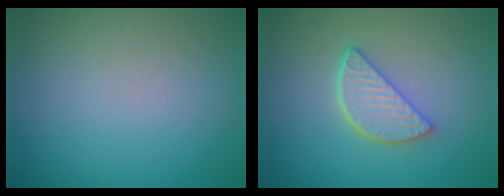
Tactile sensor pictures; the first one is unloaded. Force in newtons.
{"total": 4.0, "press": 3.2, "slide": 2.5}